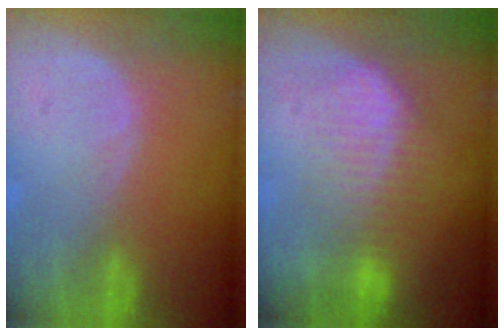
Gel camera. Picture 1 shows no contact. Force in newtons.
{"total": 6.9, "press": 6.6, "slide": 1.8}